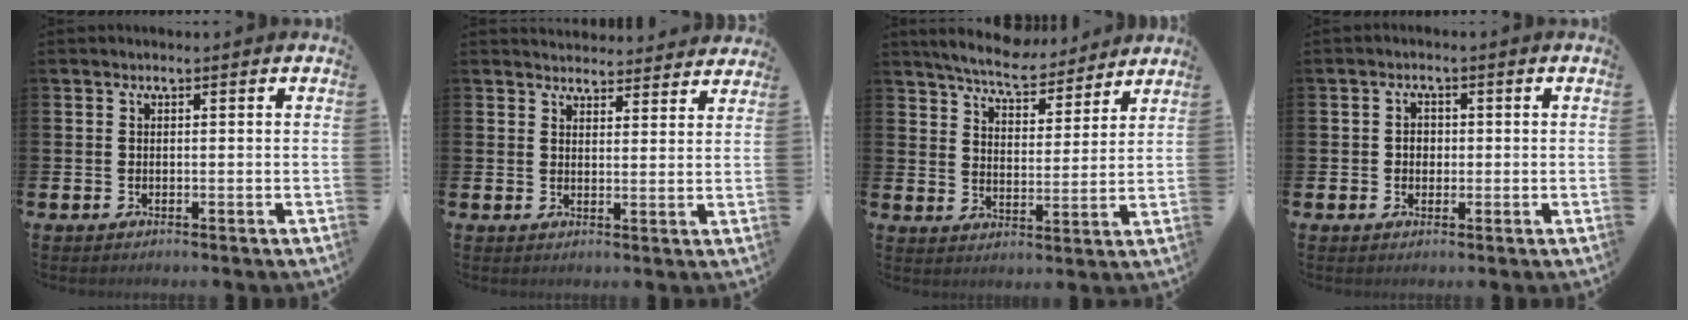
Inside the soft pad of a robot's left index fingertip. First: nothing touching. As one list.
[{"total": 3.8, "force": [3.7, 0.8, -0.1], "torque": [0.003, -0.023, 0.065]}, {"total": 6.8, "force": [6.5, 1.3, 1.6], "torque": [-0.048, -0.044, 0.113]}, {"total": 1.9, "force": [0.0, 1.6, 1.1], "torque": [-0.005, 0.002, -0.006]}]